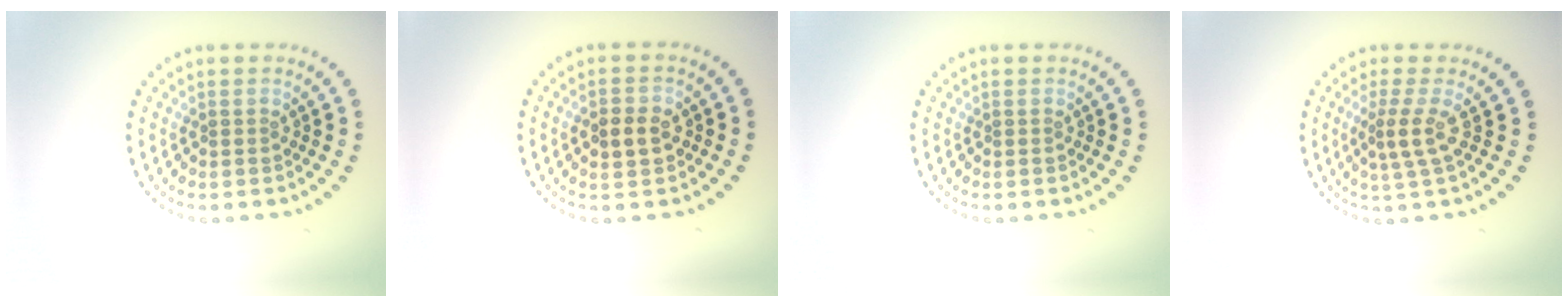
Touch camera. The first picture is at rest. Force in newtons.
{"total": 2.6, "press": 2.6, "slide": 0.2}
{"total": 0.0}
{"total": 2.5, "press": 1.7, "slide": 1.8}